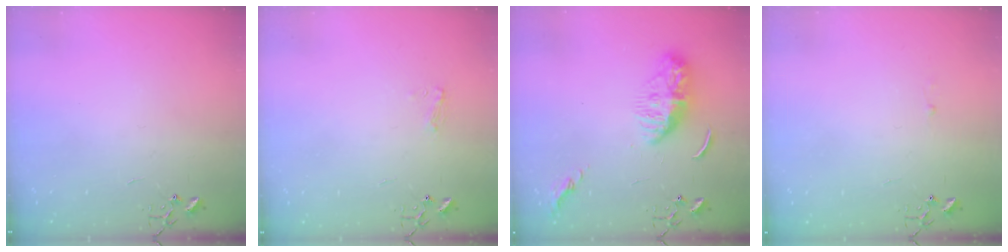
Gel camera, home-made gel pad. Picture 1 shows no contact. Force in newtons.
{"total": 5.7, "press": 5.7, "slide": 0.7}
{"total": 11.4, "press": 11.3, "slide": 0.9}
{"total": 1.8, "press": 1.8, "slide": 0.2}